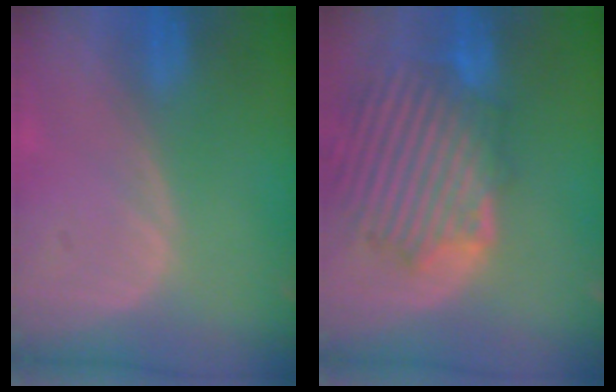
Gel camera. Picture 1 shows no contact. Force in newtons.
{"total": 11.8, "press": 11.1, "slide": 4.0}